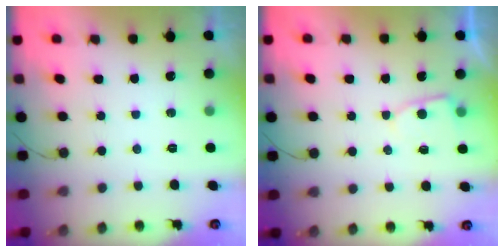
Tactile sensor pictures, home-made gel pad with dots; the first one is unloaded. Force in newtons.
{"total": 3.6, "press": 3.6, "slide": 0.4}